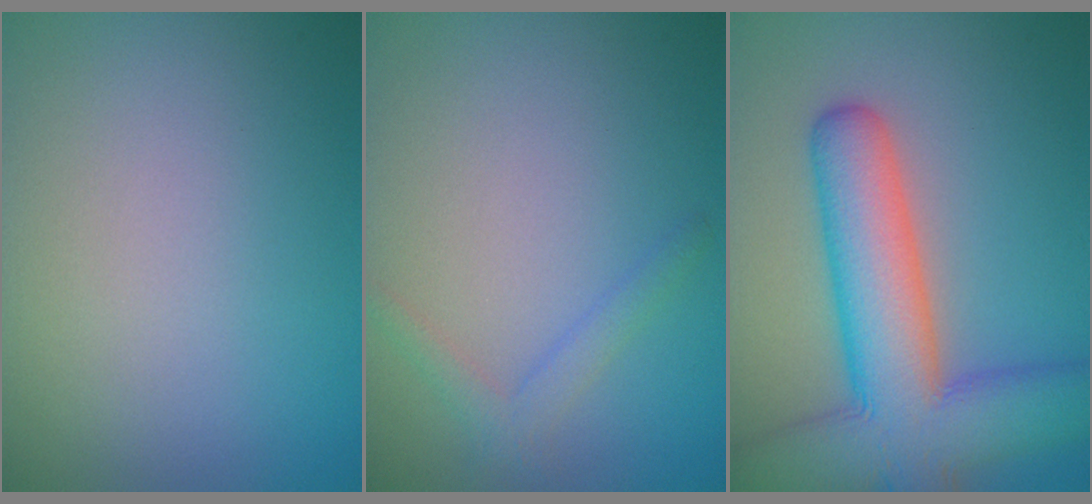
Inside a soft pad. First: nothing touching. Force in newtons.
{"total": 1.6, "press": 1.6, "slide": 0.1}
{"total": 11.0, "press": 11.0, "slide": 0.6}